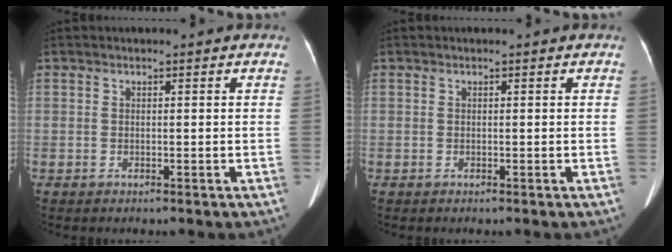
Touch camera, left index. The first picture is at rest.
{"total": 0.0}